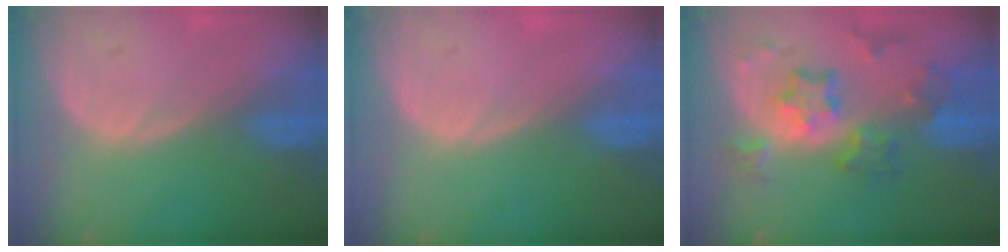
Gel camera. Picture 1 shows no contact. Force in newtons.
{"total": 0.0}
{"total": 8.2, "press": 7.2, "slide": 4.0}